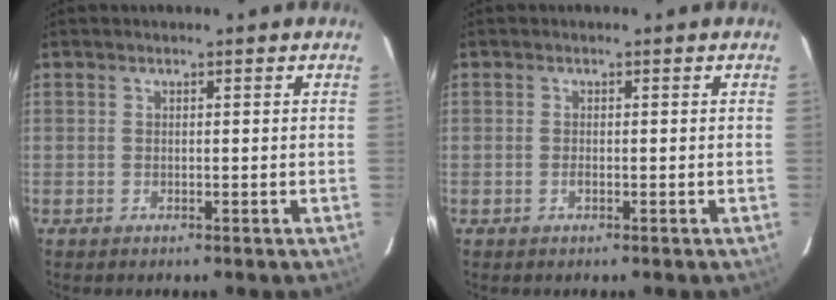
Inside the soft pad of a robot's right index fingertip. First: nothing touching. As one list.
[{"total": 0.6, "force": [-0.3, 0.3, 0.4], "torque": [-0.007, 0.001, -0.006]}]